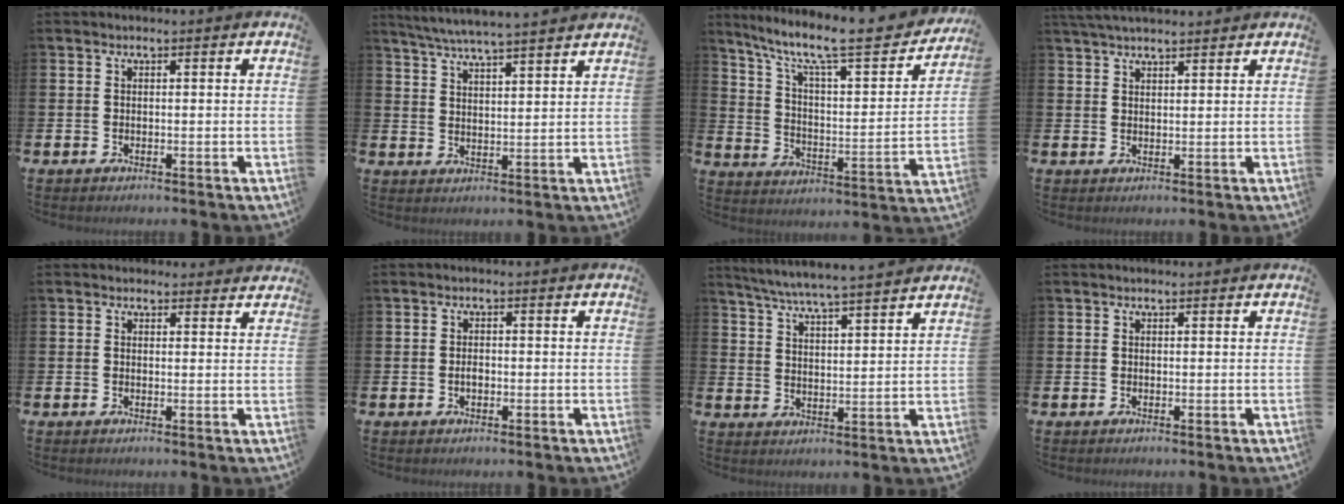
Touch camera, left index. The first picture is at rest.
{"total": 5.7, "force": [5.4, -0.4, 1.6], "torque": [-0.050, -0.028, 0.097]}
{"total": 10.5, "force": [8.3, 2.1, 6.1], "torque": [-0.129, -0.064, 0.129]}
{"total": 3.5, "force": [3.3, 0.6, 1.1], "torque": [-0.025, -0.008, 0.061]}
{"total": 1.4, "force": [1.3, 0.5, -0.1], "torque": [0.011, -0.003, 0.022]}
{"total": 1.3, "force": [-0.3, 0.8, 1.0], "torque": [-0.015, 0.003, -0.007]}
{"total": 6.0, "force": [5.7, -0.4, 1.8], "torque": [-0.055, -0.037, 0.099]}
{"total": 0.0}